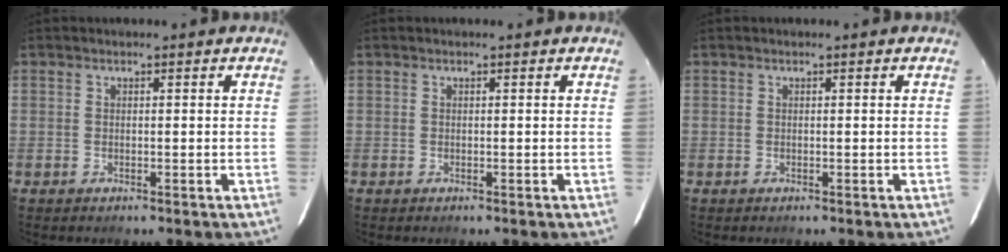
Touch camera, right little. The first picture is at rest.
{"total": 0.0}
{"total": 0.0}